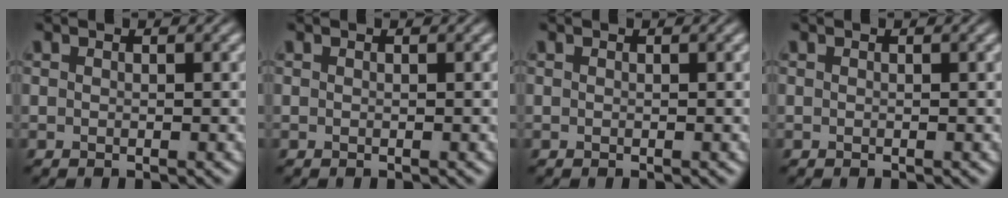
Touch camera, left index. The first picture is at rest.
{"total": 0.0}
{"total": 0.0}
{"total": 0.0}